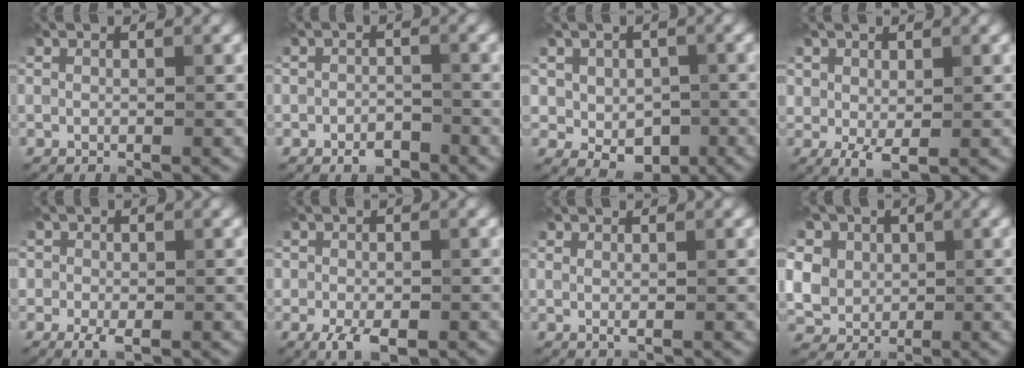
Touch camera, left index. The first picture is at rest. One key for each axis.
{"total": 2.0, "fx": -1.4, "fy": 1.1, "fz": 1.0, "tx": -0.012, "ty": 0.002, "tz": -0.026}
{"total": 4.3, "fx": -0.3, "fy": 3.3, "fz": 2.7, "tx": -0.049, "ty": -0.012, "tz": 0.001}
{"total": 2.3, "fx": 0.2, "fy": 1.5, "fz": 1.8, "tx": -0.034, "ty": -0.005, "tz": 0.008}
{"total": 2.5, "fx": -1.0, "fy": 1.7, "fz": 1.6, "tx": -0.031, "ty": -0.008, "tz": -0.021}
{"total": 3.9, "fx": -1.8, "fy": 2.2, "fz": 2.7, "tx": -0.048, "ty": -0.009, "tz": -0.028}
{"total": 0.9, "fx": 0.2, "fy": 0.2, "fz": 0.8, "tx": -0.015, "ty": -0.004, "tz": 0.004}
{"total": 10.2, "fx": 3.9, "fy": 8.2, "fz": 4.6, "tx": -0.109, "ty": 0.029, "tz": 0.049}